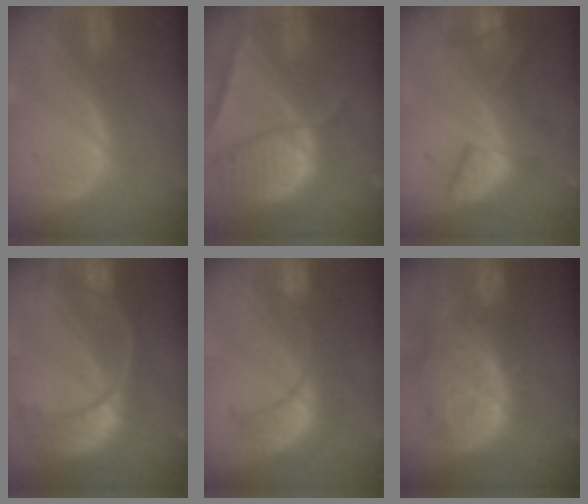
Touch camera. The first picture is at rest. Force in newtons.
{"total": 10.7, "press": 9.0, "slide": 5.8}
{"total": 8.1, "press": 7.6, "slide": 2.7}
{"total": 11.1, "press": 9.4, "slide": 6.0}
{"total": 8.2, "press": 8.1, "slide": 0.8}
{"total": 13.6, "press": 11.8, "slide": 6.6}